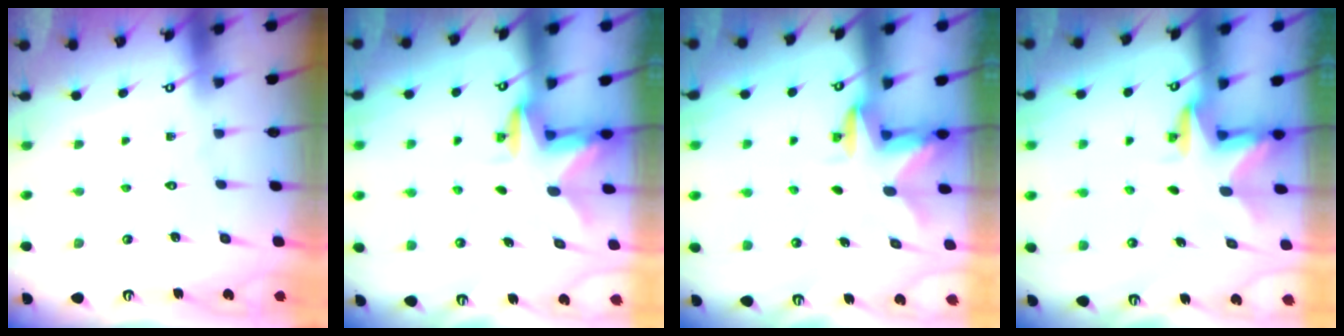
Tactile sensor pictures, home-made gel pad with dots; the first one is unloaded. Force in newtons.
{"total": 2.7, "press": 2.6, "slide": 0.5}
{"total": 2.8, "press": 2.8, "slide": 0.5}
{"total": 2.9, "press": 2.9, "slide": 0.2}